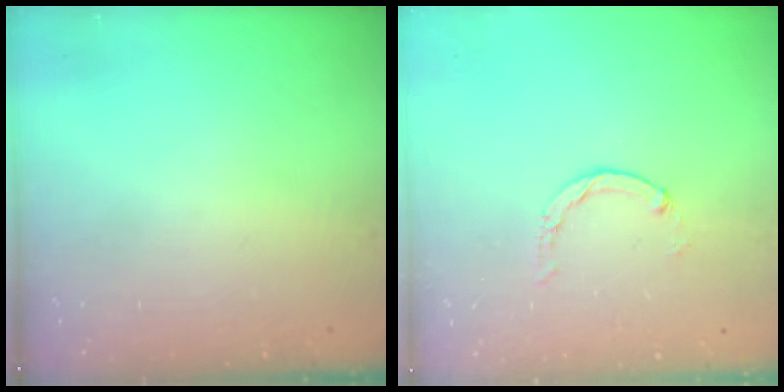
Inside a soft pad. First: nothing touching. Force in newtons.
{"total": 0.7, "press": 0.7, "slide": 0.2}